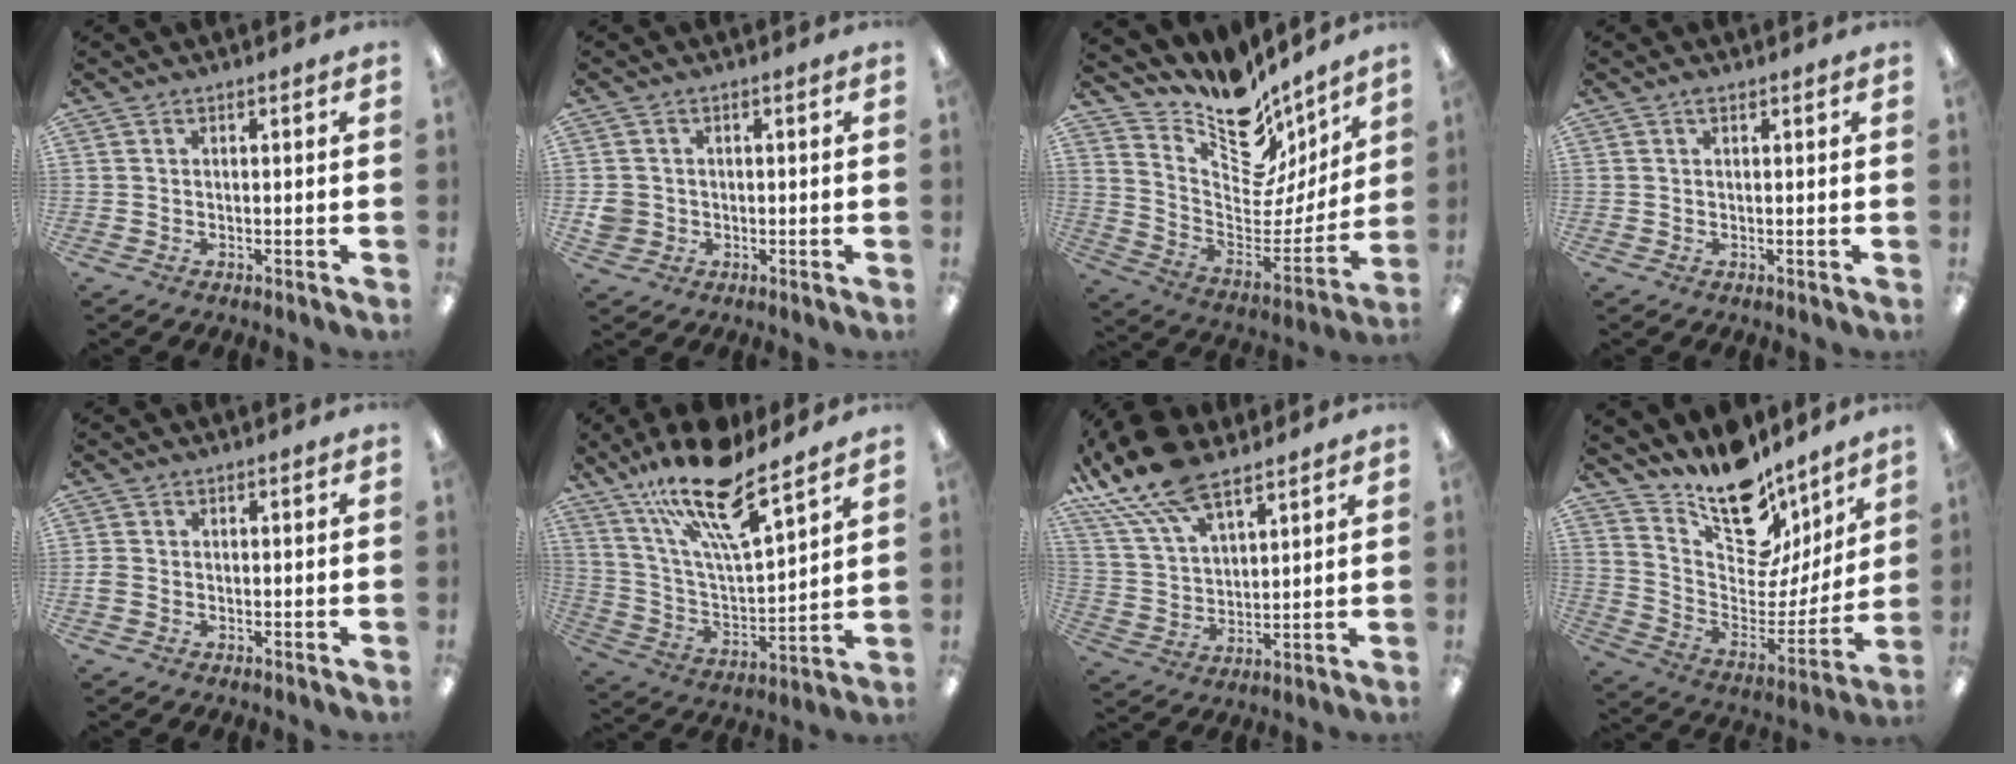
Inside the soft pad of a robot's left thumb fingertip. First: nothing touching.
{"total": 3.7, "force": [-0.1, 3.6, 0.7], "torque": [-0.009, 0.006, -0.002]}
{"total": 14.0, "force": [10.9, 7.0, 5.4], "torque": [-0.073, -0.118, 0.187]}
{"total": 1.1, "force": [0.8, 0.4, 0.6], "torque": [-0.006, -0.001, 0.011]}
{"total": 1.5, "force": [-0.5, 1.2, 0.7], "torque": [-0.011, 0.003, -0.008]}
{"total": 20.4, "force": [14.7, 5.6, 13.0], "torque": [-0.230, -0.092, 0.249]}
{"total": 18.6, "force": [12.9, 7.9, 10.9], "torque": [-0.240, -0.055, 0.232]}
{"total": 18.3, "force": [13.6, 9.2, 8.2], "torque": [-0.122, -0.119, 0.240]}